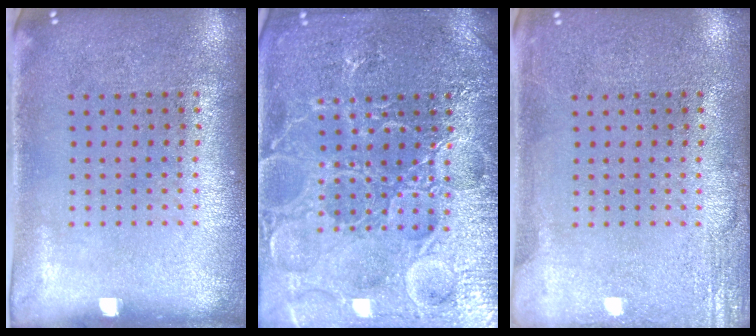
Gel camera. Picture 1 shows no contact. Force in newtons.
{"total": 7.4, "press": 7.3, "slide": 1.0}
{"total": 2.4, "press": 2.4, "slide": 0.3}